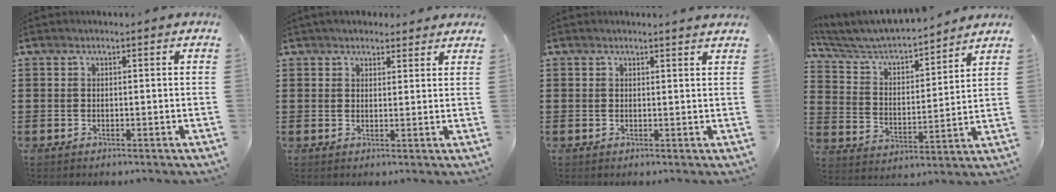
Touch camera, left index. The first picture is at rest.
{"total": 2.5, "force": [2.3, 1.0, 0.3], "torque": [-0.012, 0.003, 0.044]}
{"total": 1.1, "force": [1.0, -0.1, 0.3], "torque": [-0.008, -0.003, 0.021]}
{"total": 5.5, "force": [5.1, 0.9, 1.7], "torque": [-0.058, -0.035, 0.079]}